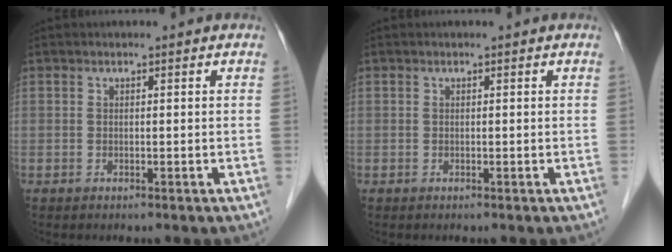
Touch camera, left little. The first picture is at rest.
{"total": 0.0}